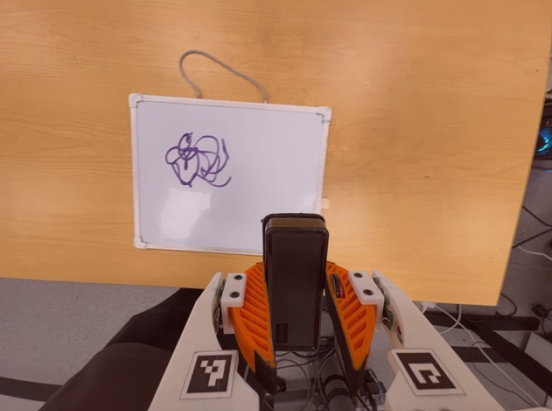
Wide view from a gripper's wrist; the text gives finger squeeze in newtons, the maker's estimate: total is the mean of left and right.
{"total": 5.1, "left": 3.4, "right": 6.9}